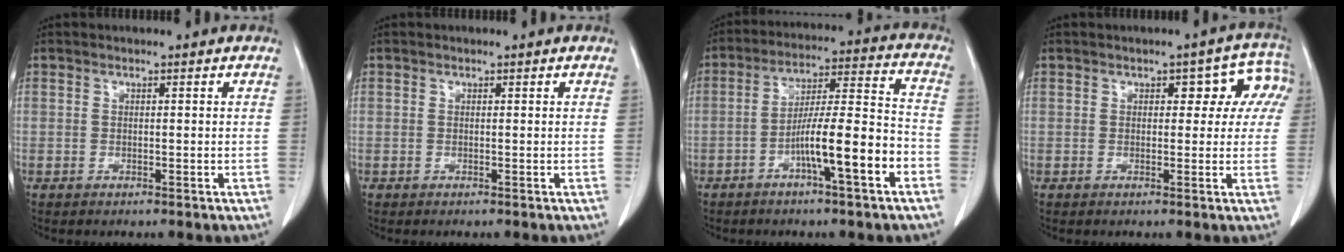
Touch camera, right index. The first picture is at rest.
{"total": 0.0}
{"total": 11.9, "force": [-5.1, 0.6, 10.8], "torque": [-0.181, 0.017, -0.083]}
{"total": 5.9, "force": [1.6, 3.5, 4.4], "torque": [-0.027, 0.031, 0.014]}